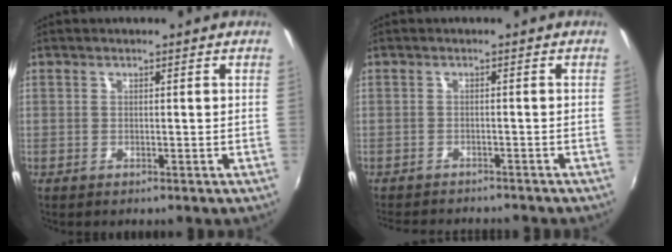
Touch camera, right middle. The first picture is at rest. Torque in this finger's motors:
{"motor_torque": [0.04, -0.08, 0.01, 0.01]}